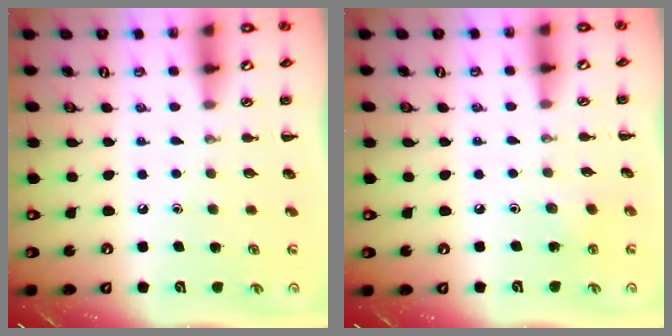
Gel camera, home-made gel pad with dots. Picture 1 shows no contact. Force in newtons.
{"total": 2.6, "press": 2.4, "slide": 0.8}